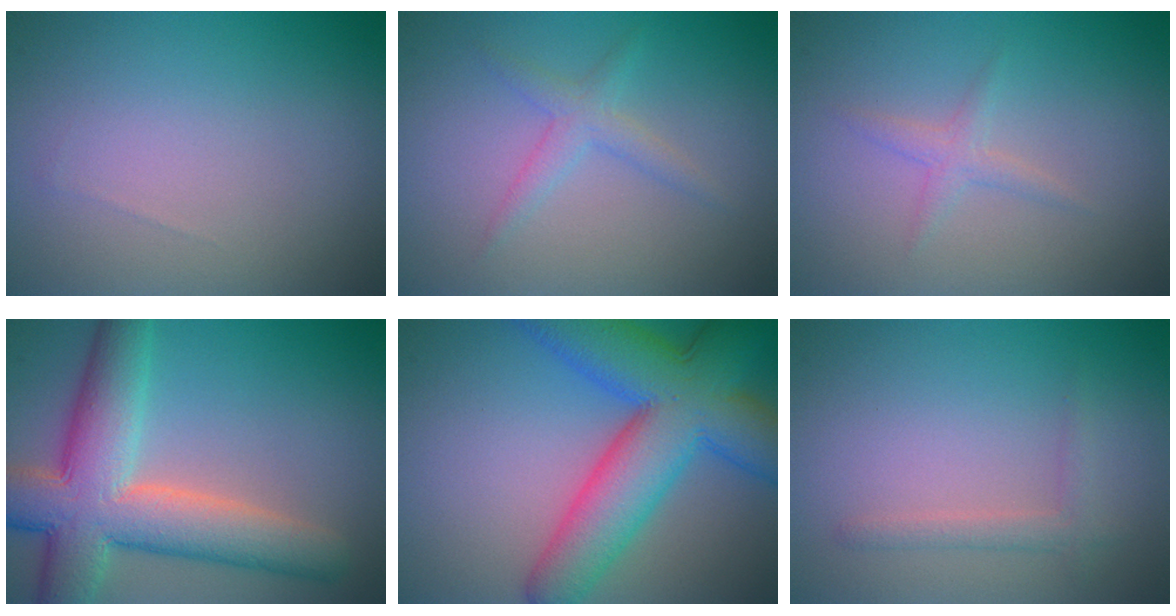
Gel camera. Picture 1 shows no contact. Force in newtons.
{"total": 1.8, "press": 1.8, "slide": 0.1}
{"total": 1.2, "press": 1.2, "slide": 0.0}
{"total": 9.9, "press": 9.9, "slide": 0.6}
{"total": 10.8, "press": 10.8, "slide": 0.4}
{"total": 1.4, "press": 1.4, "slide": 0.1}